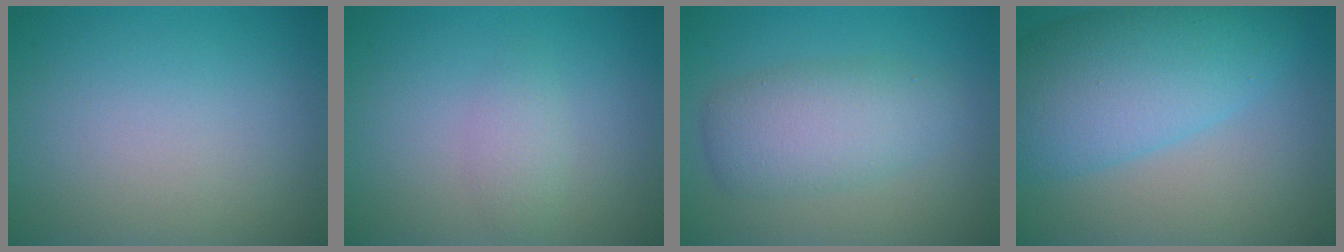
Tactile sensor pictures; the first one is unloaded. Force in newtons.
{"total": 1.6, "press": 1.6, "slide": 0.1}
{"total": 4.6, "press": 4.6, "slide": 0.1}
{"total": 8.6, "press": 8.6, "slide": 0.2}